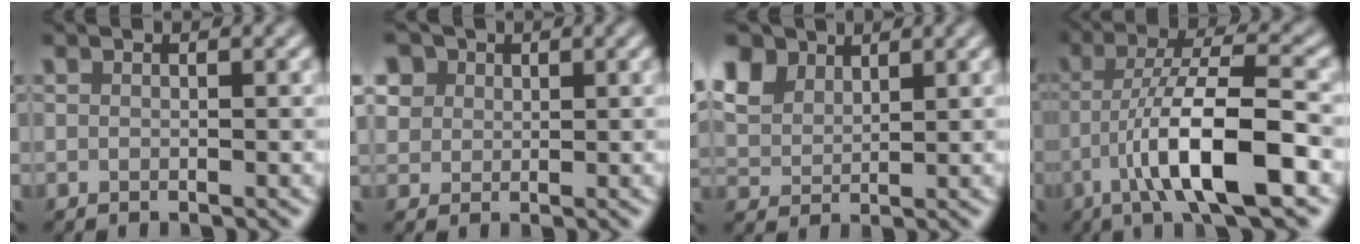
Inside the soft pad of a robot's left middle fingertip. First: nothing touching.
{"total": 5.5, "force": [3.0, 4.0, 2.2], "torque": [-0.061, 0.015, 0.043]}
{"total": 5.3, "force": [3.6, 3.2, 2.3], "torque": [-0.074, 0.004, 0.075]}
{"total": 9.3, "force": [-3.8, 1.9, 8.3], "torque": [-0.140, 0.014, -0.071]}